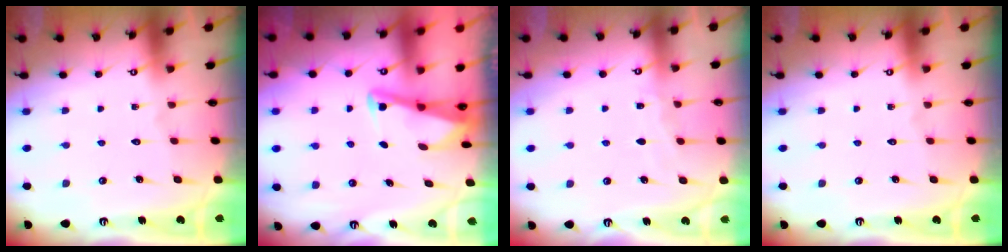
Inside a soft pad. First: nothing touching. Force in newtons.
{"total": 2.8, "press": 2.8, "slide": 0.4}
{"total": 3.5, "press": 3.5, "slide": 0.5}
{"total": 0.0}